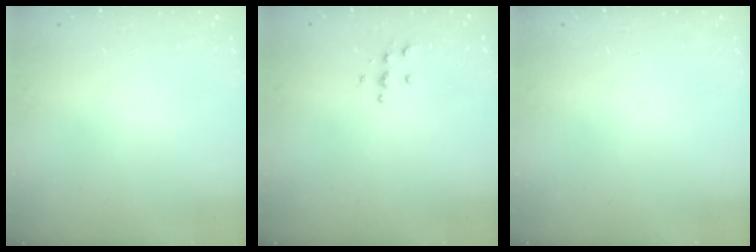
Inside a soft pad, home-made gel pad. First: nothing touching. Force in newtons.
{"total": 4.9, "press": 4.9, "slide": 0.5}
{"total": 0.0}